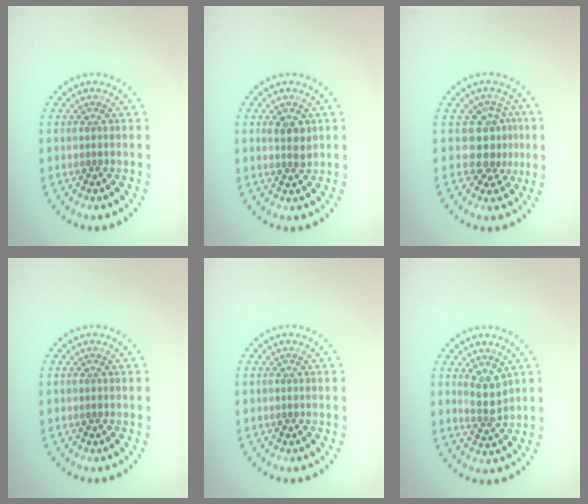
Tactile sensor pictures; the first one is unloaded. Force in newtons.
{"total": 1.7, "press": 1.6, "slide": 0.5}
{"total": 3.0, "press": 2.3, "slide": 1.9}
{"total": 0.0}
{"total": 0.0}
{"total": 2.5, "press": 2.2, "slide": 1.1}